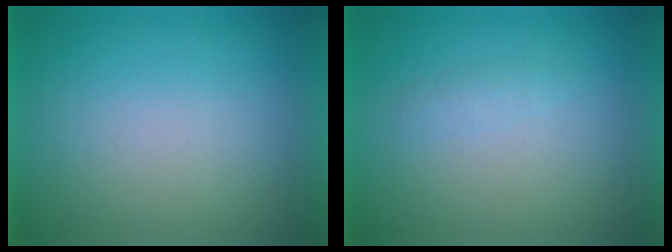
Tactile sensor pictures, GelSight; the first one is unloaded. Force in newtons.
{"total": 1.3}